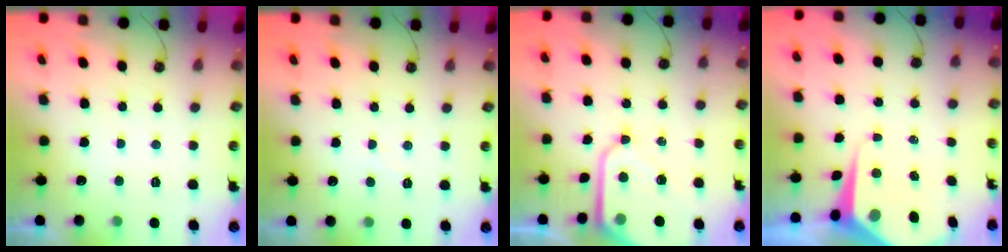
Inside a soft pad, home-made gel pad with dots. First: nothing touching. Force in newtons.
{"total": 3.3, "press": 3.3, "slide": 0.6}
{"total": 12.0, "press": 12.0, "slide": 1.1}
{"total": 9.3, "press": 9.3, "slide": 0.9}